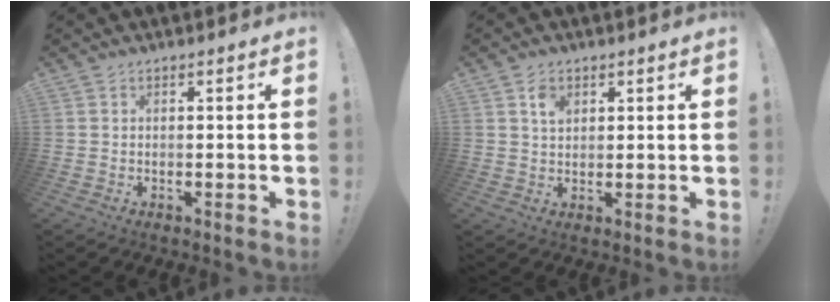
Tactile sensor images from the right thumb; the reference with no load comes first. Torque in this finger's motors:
{"motor_torque": [-0.01, -0.03, 0.22, 0.27, 0.00]}